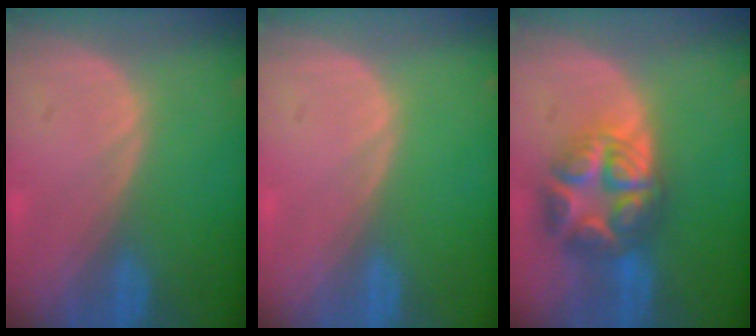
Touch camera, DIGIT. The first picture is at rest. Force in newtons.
{"total": 0.0}
{"total": 8.6, "press": 8.6, "slide": 0.6}